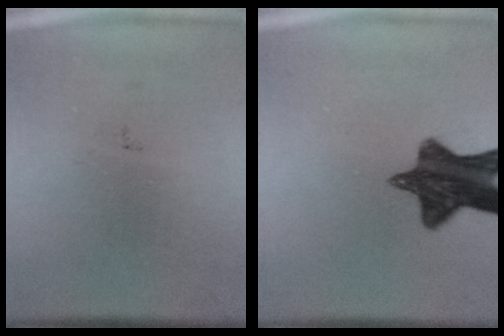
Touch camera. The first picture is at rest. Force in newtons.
{"total": 11.6}